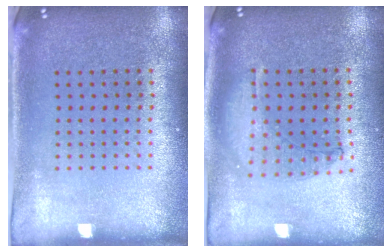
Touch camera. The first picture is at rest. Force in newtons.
{"total": 1.0, "press": 0.9, "slide": 0.3}